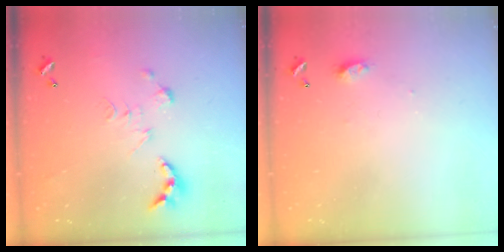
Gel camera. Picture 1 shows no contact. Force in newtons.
{"total": 4.0, "press": 4.0, "slide": 0.5}